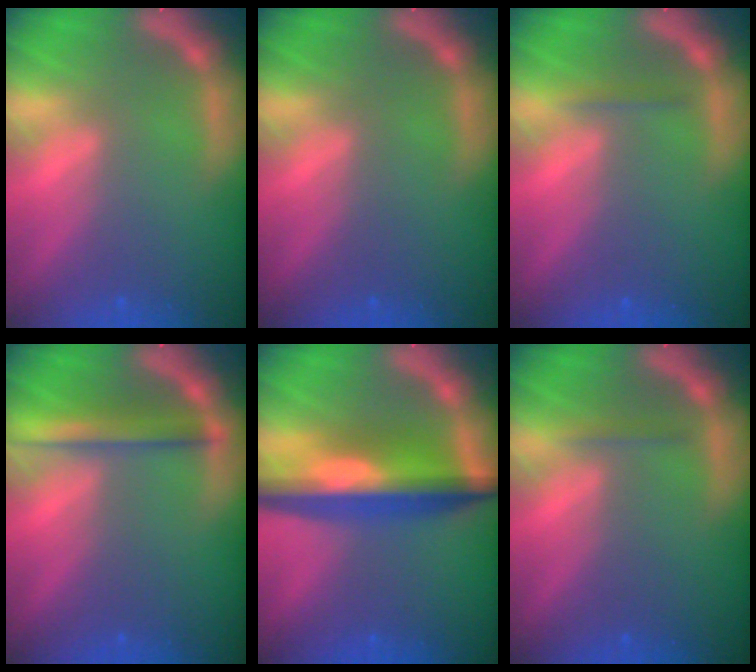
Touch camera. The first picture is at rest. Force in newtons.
{"total": 0.0}
{"total": 0.9}
{"total": 3.5}
{"total": 8.6}
{"total": 0.9}